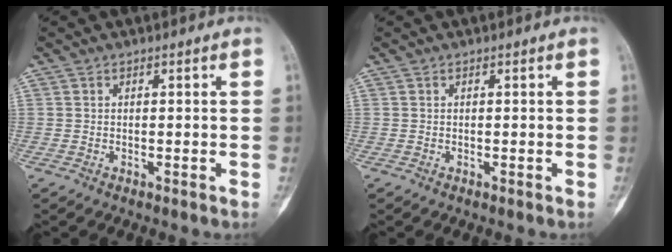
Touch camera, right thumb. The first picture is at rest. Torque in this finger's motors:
{"motor_torque": [0.00, 0.00, 0.00, 0.00, 0.00]}